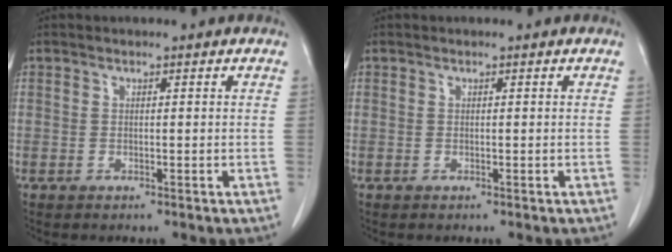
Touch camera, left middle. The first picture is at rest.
{"total": 0.0}